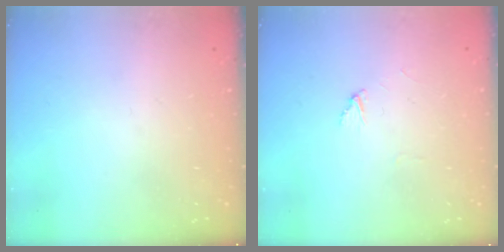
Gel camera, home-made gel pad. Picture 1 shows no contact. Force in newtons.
{"total": 2.6, "press": 2.6, "slide": 0.2}